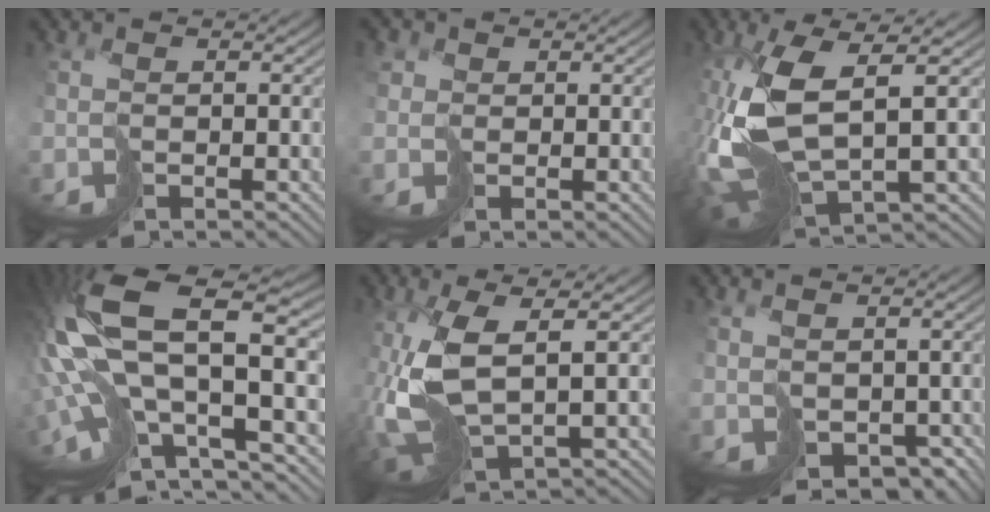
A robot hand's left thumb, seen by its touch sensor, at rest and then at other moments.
{"total": 2.6, "force": [0.9, 2.3, 0.8], "torque": [-0.033, 0.003, 0.014]}
{"total": 13.6, "force": [0.2, 6.3, 12.1], "torque": [-0.290, -0.028, 0.015]}
{"total": 18.3, "force": [-0.1, 7.6, 16.7], "torque": [-0.380, -0.032, 0.030]}
{"total": 10.0, "force": [0.0, 4.0, 9.2], "torque": [-0.218, -0.007, -0.001]}
{"total": 3.3, "force": [-0.3, 2.4, 2.3], "torque": [-0.050, -0.016, -0.003]}